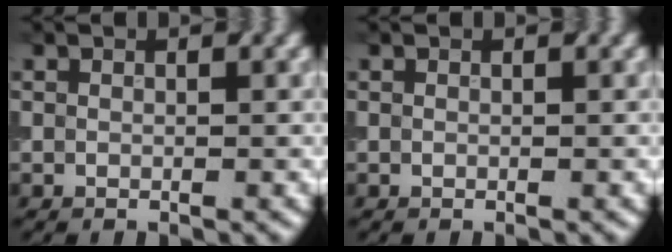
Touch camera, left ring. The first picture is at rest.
{"total": 0.0}